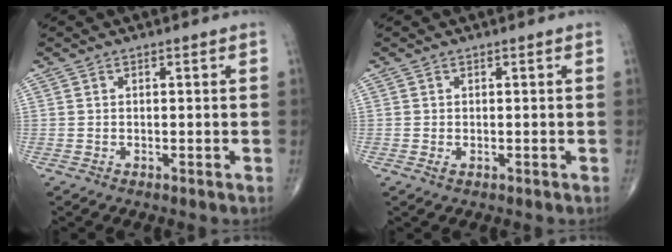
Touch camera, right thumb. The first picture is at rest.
{"total": 0.7, "force": [-0.1, 0.4, 0.5], "torque": [-0.011, 0.003, -0.001]}